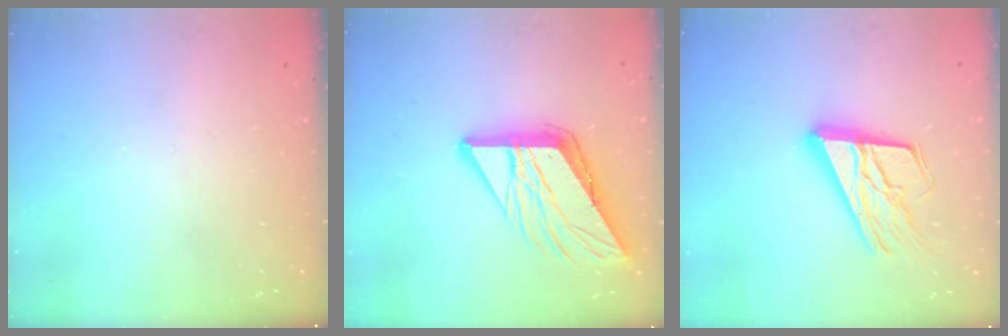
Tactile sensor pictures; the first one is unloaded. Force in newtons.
{"total": 15.9, "press": 15.9, "slide": 1.6}
{"total": 18.0, "press": 17.9, "slide": 1.8}